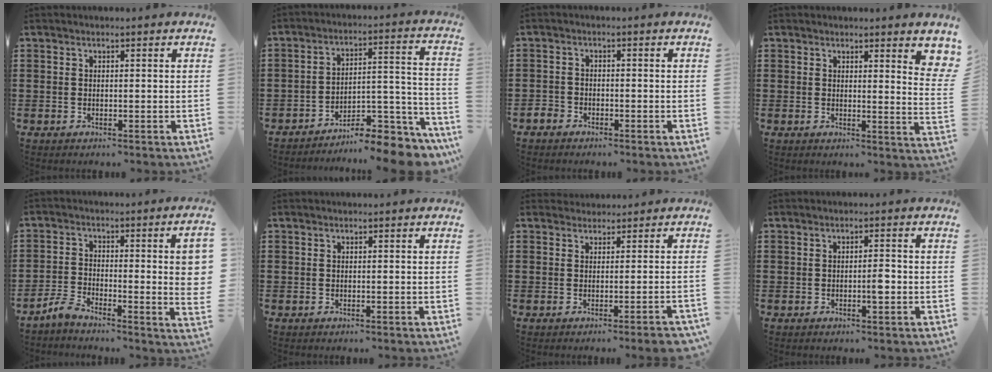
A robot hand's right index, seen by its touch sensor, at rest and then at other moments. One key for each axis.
{"total": 8.4, "fx": -7.7, "fy": 1.8, "fz": 2.9, "tx": -0.030, "ty": 0.022, "tz": -0.146}
{"total": 1.6, "fx": -1.4, "fy": 0.8, "fz": 0.0, "tx": -0.005, "ty": 0.004, "tz": -0.032}
{"total": 2.7, "fx": 2.2, "fy": 0.2, "fz": 1.5, "tx": -0.024, "ty": -0.009, "tz": 0.035}
{"total": 7.4, "fx": -2.0, "fy": 1.6, "fz": 6.9, "tx": -0.117, "ty": -0.002, "tz": -0.037}
{"total": 0.0}
{"total": 0.6, "fx": 0.2, "fy": -0.1, "fz": 0.5, "tx": -0.015, "ty": 0.000, "tz": 0.004}
{"total": 2.4, "fx": -0.5, "fy": 0.6, "fz": 2.3, "tx": -0.040, "ty": 0.003, "tz": -0.010}